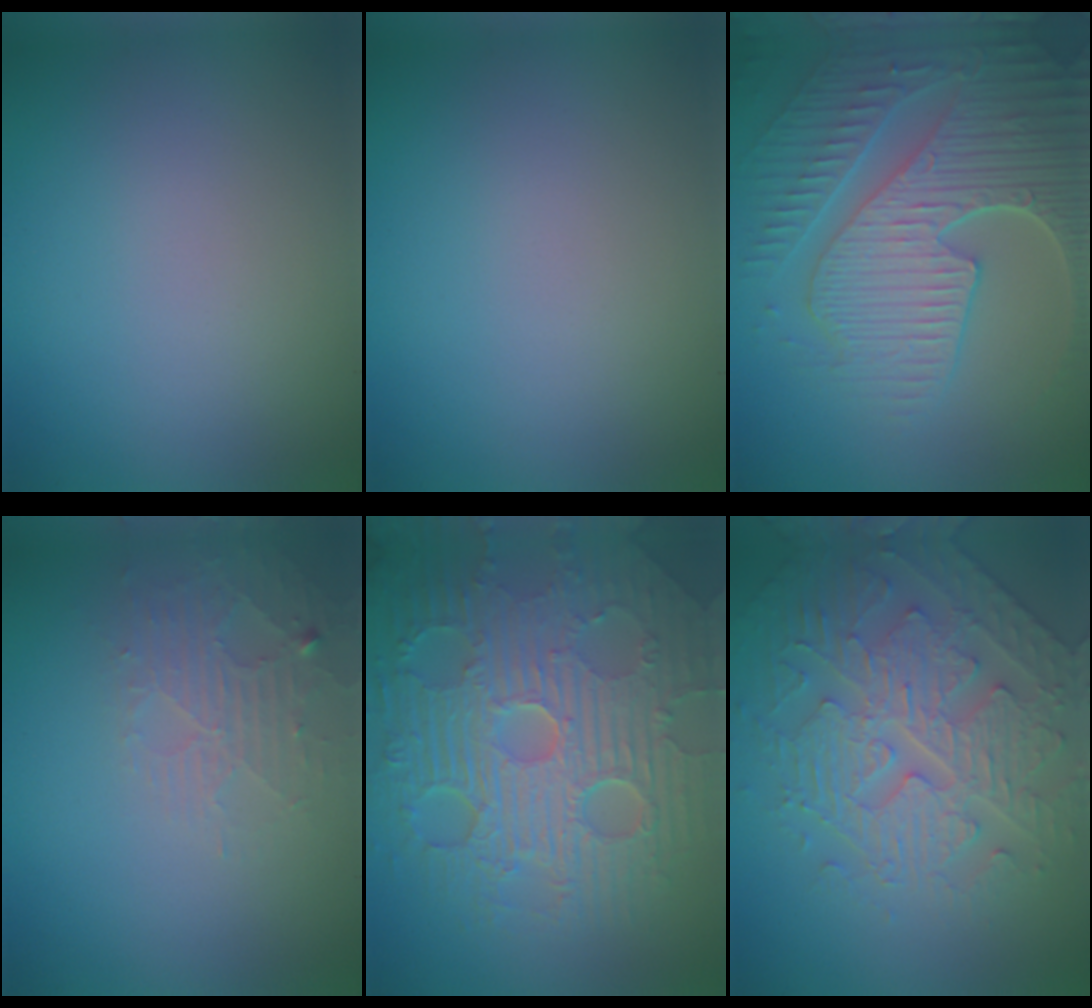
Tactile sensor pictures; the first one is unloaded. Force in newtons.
{"total": 0.0}
{"total": 9.1, "press": 6.5, "slide": 6.3}
{"total": 2.6, "press": 2.6, "slide": 0.4}
{"total": 11.6, "press": 7.5, "slide": 8.9}
{"total": 5.0, "press": 4.9, "slide": 0.8}